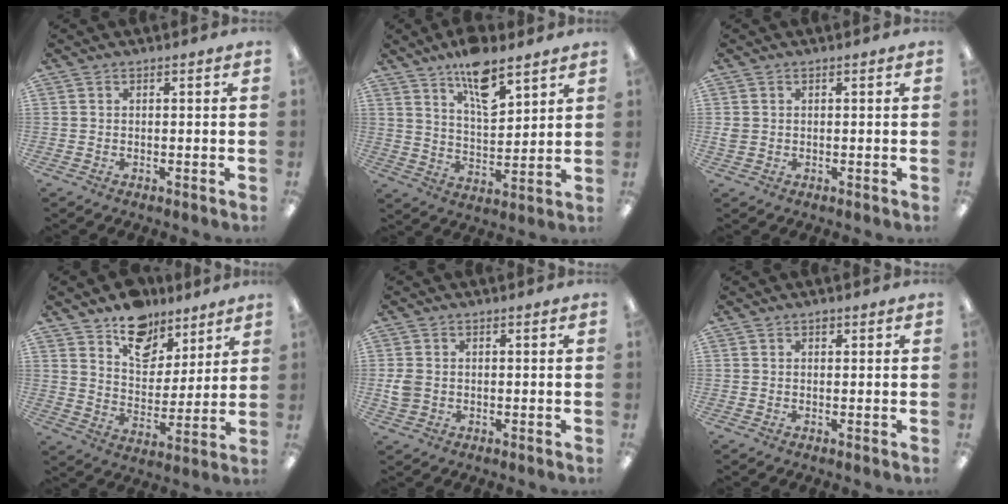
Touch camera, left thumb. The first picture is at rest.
{"total": 11.9, "force": [8.4, 4.5, 7.1], "torque": [-0.111, -0.044, 0.145]}
{"total": 1.4, "force": [0.2, 1.2, 0.5], "torque": [-0.012, 0.003, 0.004]}
{"total": 12.5, "force": [9.6, 7.2, 3.4], "torque": [-0.048, -0.065, 0.179]}
{"total": 3.6, "force": [-0.1, 3.0, 2.0], "torque": [-0.042, 0.006, -0.001]}
{"total": 0.8, "force": [0.5, 0.5, 0.3], "torque": [-0.007, 0.002, 0.010]}